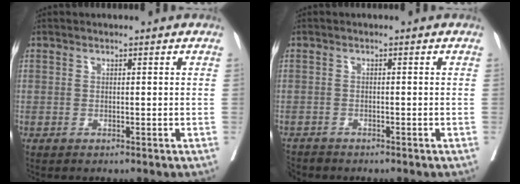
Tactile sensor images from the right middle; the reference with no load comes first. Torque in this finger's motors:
{"motor_torque": [-0.04, -0.01, -0.05, 0.00]}